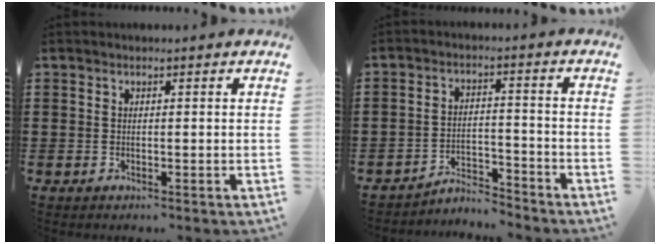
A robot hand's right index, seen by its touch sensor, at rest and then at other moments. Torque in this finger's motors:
{"motor_torque": [0.45, 0.66, -1.05, -0.12]}